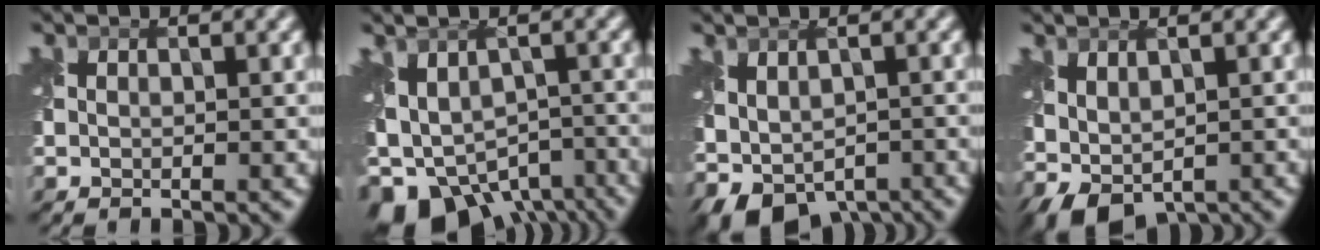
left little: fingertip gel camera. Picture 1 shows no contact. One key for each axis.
{"total": 10.1, "fx": -6.1, "fy": 6.1, "fz": 5.1, "tx": -0.093, "ty": -0.021, "tz": -0.074}
{"total": 6.1, "fx": -2.7, "fy": 3.8, "fz": 3.8, "tx": -0.068, "ty": -0.019, "tz": -0.030}
{"total": 3.6, "fx": -0.2, "fy": 2.5, "fz": 2.5, "tx": -0.048, "ty": 0.001, "tz": 0.007}